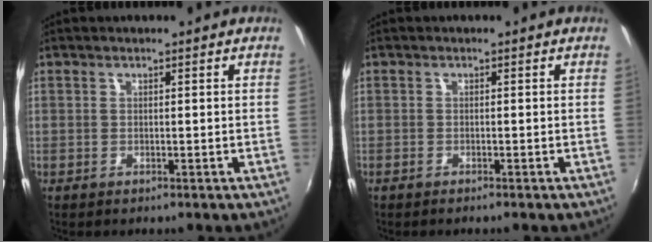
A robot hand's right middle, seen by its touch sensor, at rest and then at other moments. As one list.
[{"total": 0.9, "force": [-0.8, 0.2, 0.3], "torque": [-0.009, -0.003, -0.016]}]